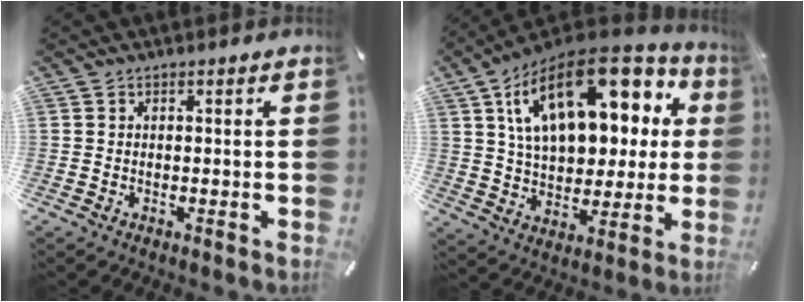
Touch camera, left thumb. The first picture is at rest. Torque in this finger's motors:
{"motor_torque": [2.59, 2.35, 2.67, -0.10, 0.36]}